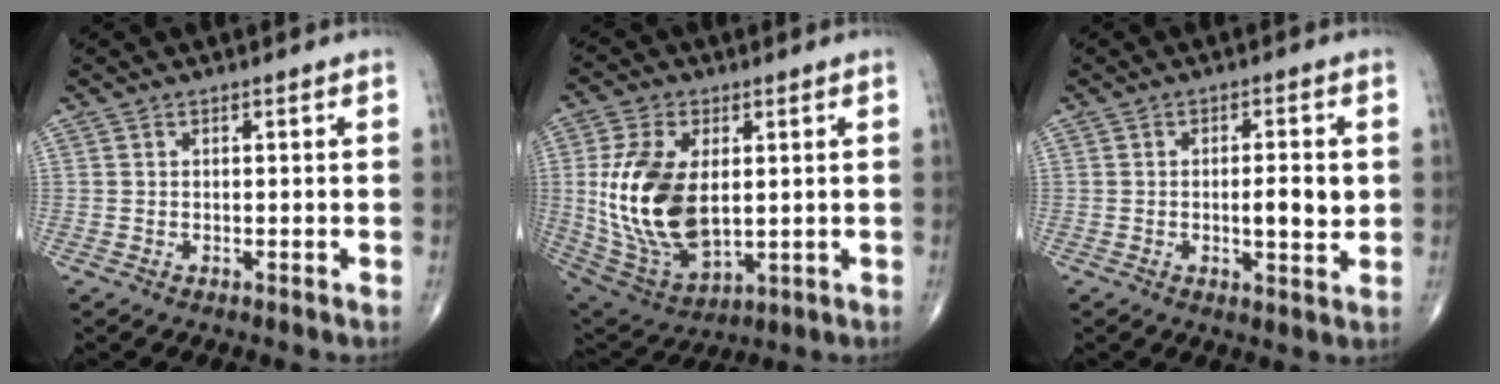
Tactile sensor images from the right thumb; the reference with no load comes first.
{"total": 18.6, "force": [1.5, 10.7, 15.2], "torque": [-0.300, -0.017, 0.045]}
{"total": 6.2, "force": [0.0, 2.0, 5.9], "torque": [-0.080, -0.006, -0.001]}